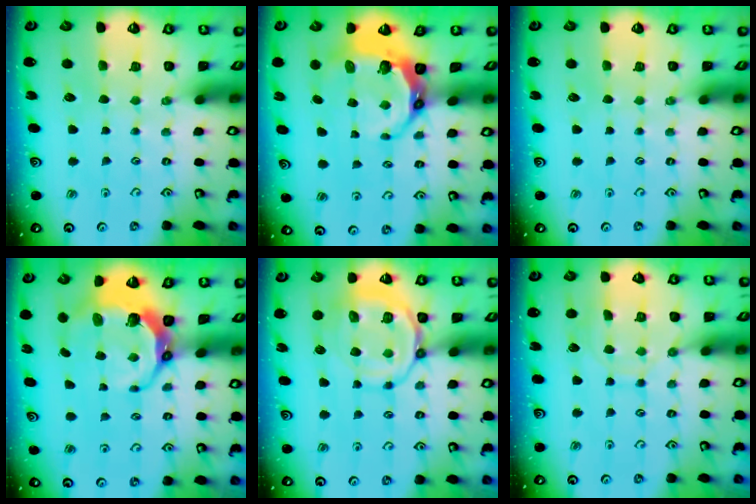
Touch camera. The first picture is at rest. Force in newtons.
{"total": 8.8, "press": 7.8, "slide": 3.9}
{"total": 0.0}
{"total": 8.1, "press": 6.8, "slide": 4.5}
{"total": 12.2, "press": 12.0, "slide": 1.6}
{"total": 9.2, "press": 9.2, "slide": 0.7}